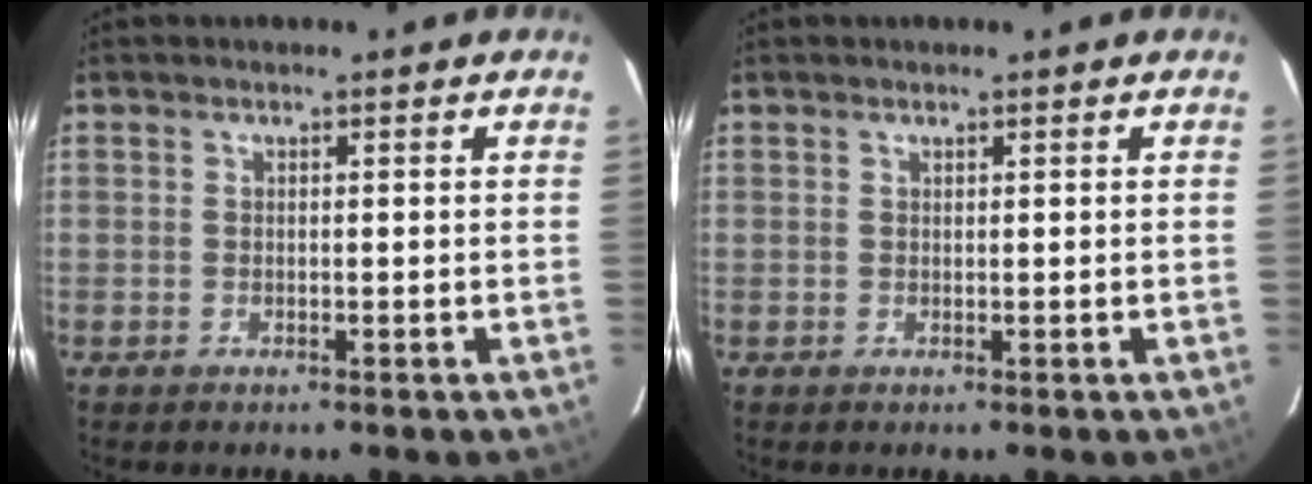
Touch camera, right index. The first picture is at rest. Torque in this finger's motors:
{"motor_torque": [0.23, 0.21, 0.03, -0.01]}